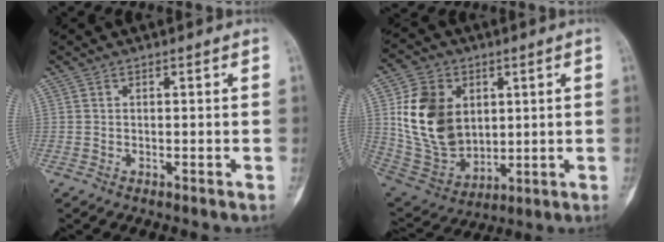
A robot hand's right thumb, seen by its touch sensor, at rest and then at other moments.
{"total": 17.0, "force": [3.4, 12.6, 11.0], "torque": [-0.173, -0.017, 0.083]}